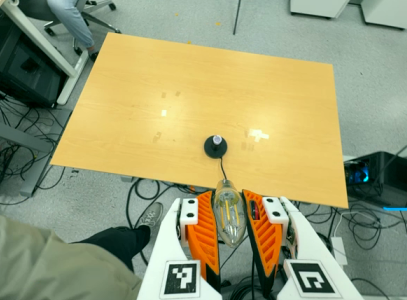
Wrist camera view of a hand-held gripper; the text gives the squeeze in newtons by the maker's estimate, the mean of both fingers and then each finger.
{"total": 19.6, "left": 22.0, "right": 17.2}